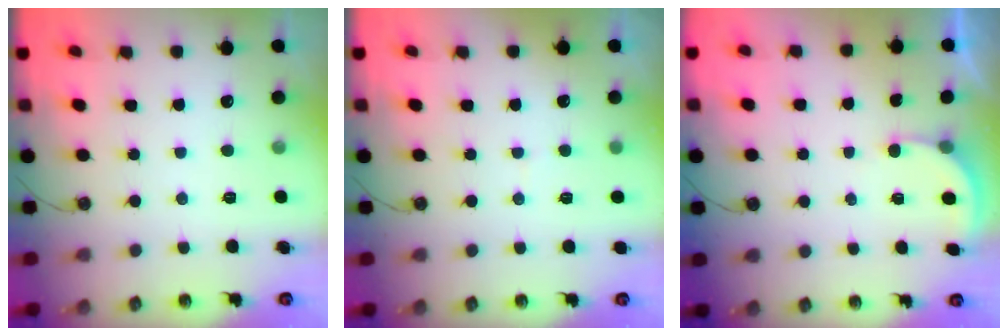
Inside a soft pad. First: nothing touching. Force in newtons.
{"total": 3.1, "press": 2.3, "slide": 2.0}
{"total": 2.4, "press": 2.4, "slide": 0.3}